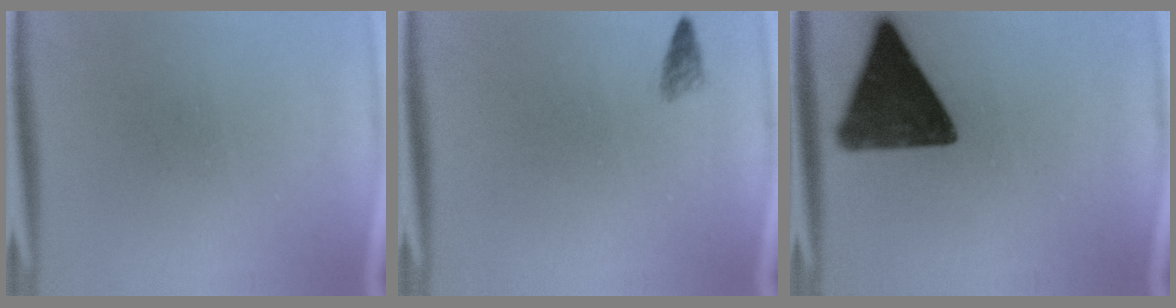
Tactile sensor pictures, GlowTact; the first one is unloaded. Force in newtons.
{"total": 1.1}
{"total": 14.6}